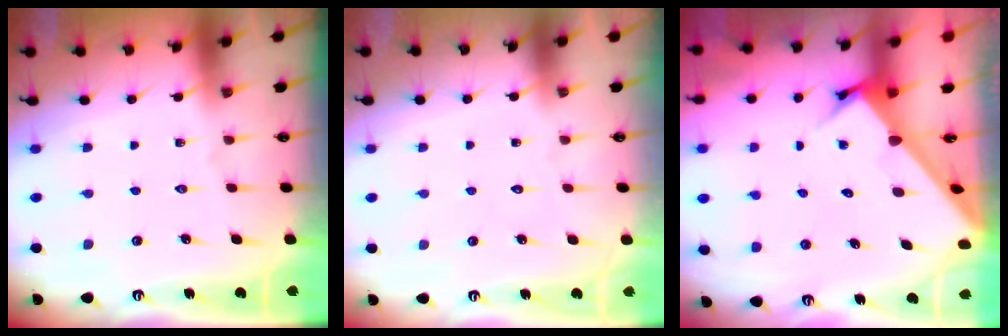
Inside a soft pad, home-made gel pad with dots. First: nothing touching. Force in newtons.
{"total": 1.6, "press": 1.6, "slide": 0.1}
{"total": 4.1, "press": 4.1, "slide": 0.3}